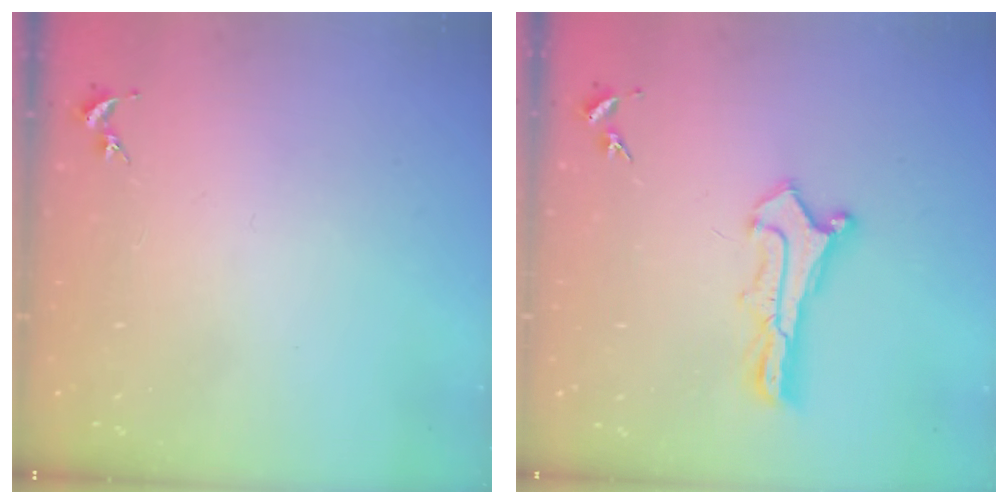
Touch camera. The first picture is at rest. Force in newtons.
{"total": 1.1, "press": 1.1, "slide": 0.1}